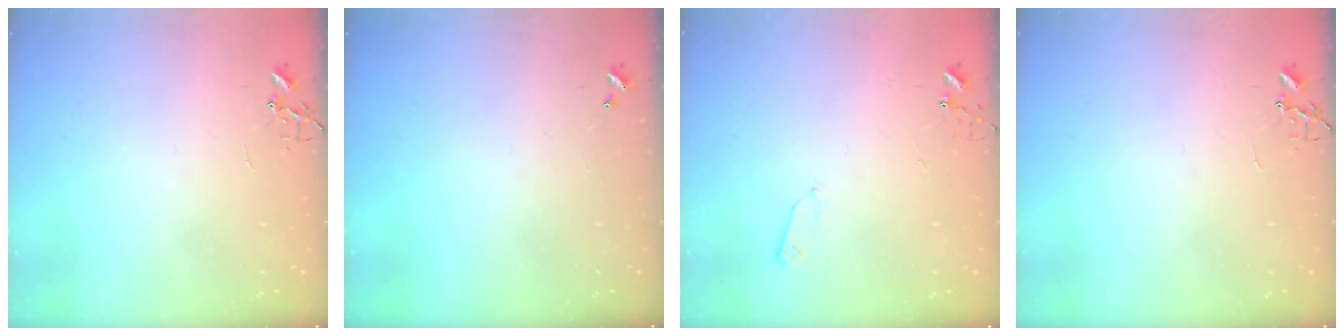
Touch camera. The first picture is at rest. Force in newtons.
{"total": 0.0}
{"total": 3.4, "press": 3.4, "slide": 0.4}
{"total": 0.0}